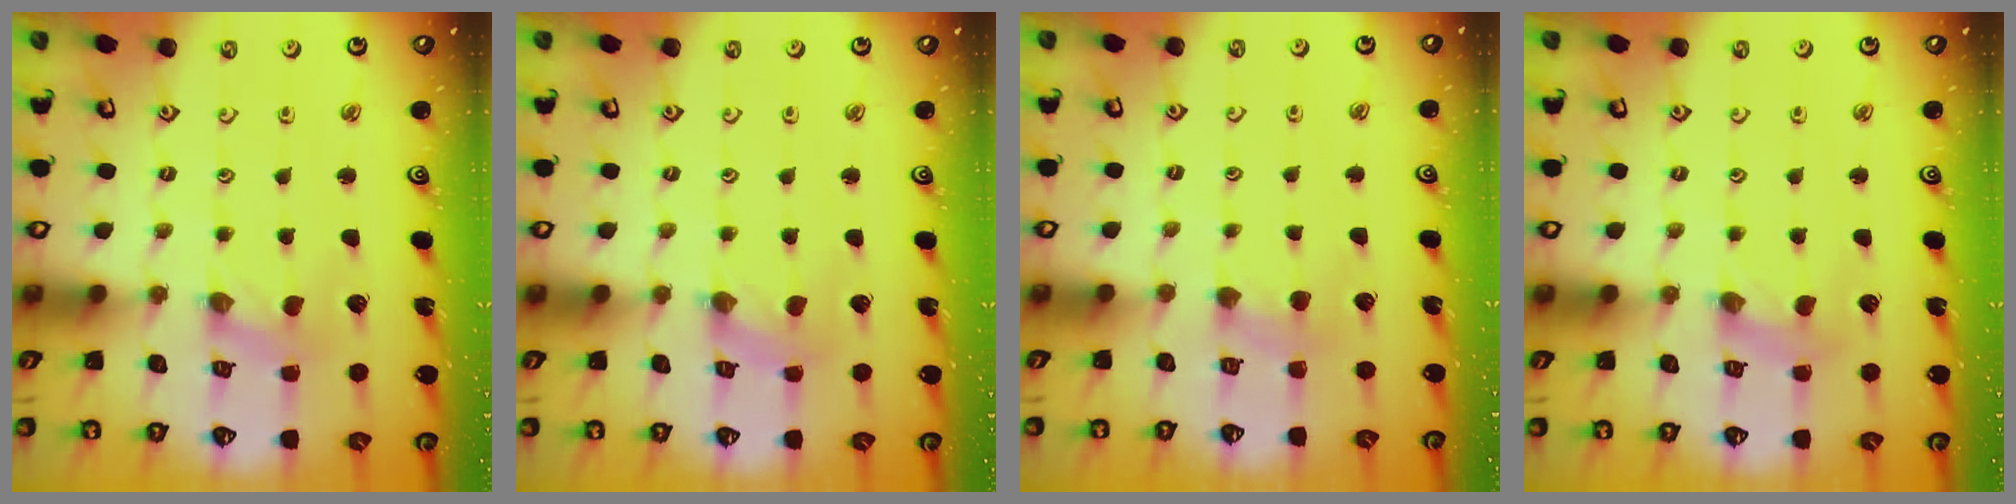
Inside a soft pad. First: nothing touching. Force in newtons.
{"total": 0.0}
{"total": 3.0, "press": 2.9, "slide": 0.5}
{"total": 2.9, "press": 2.9, "slide": 0.6}